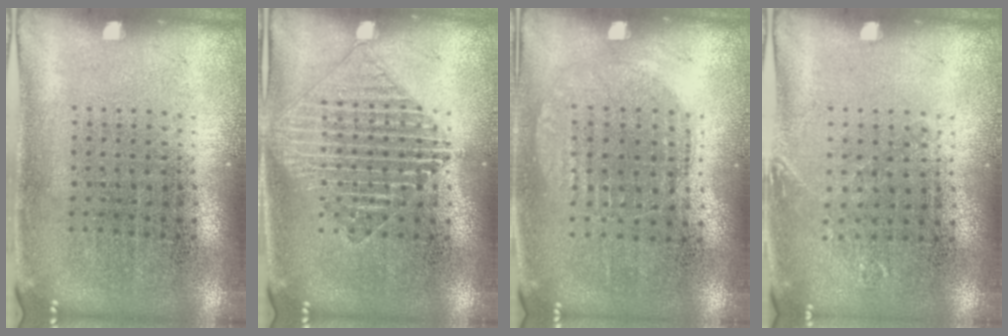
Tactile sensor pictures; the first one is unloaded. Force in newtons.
{"total": 1.5, "press": 1.5, "slide": 0.2}
{"total": 1.0, "press": 0.9, "slide": 0.4}
{"total": 0.8, "press": 0.8, "slide": 0.1}